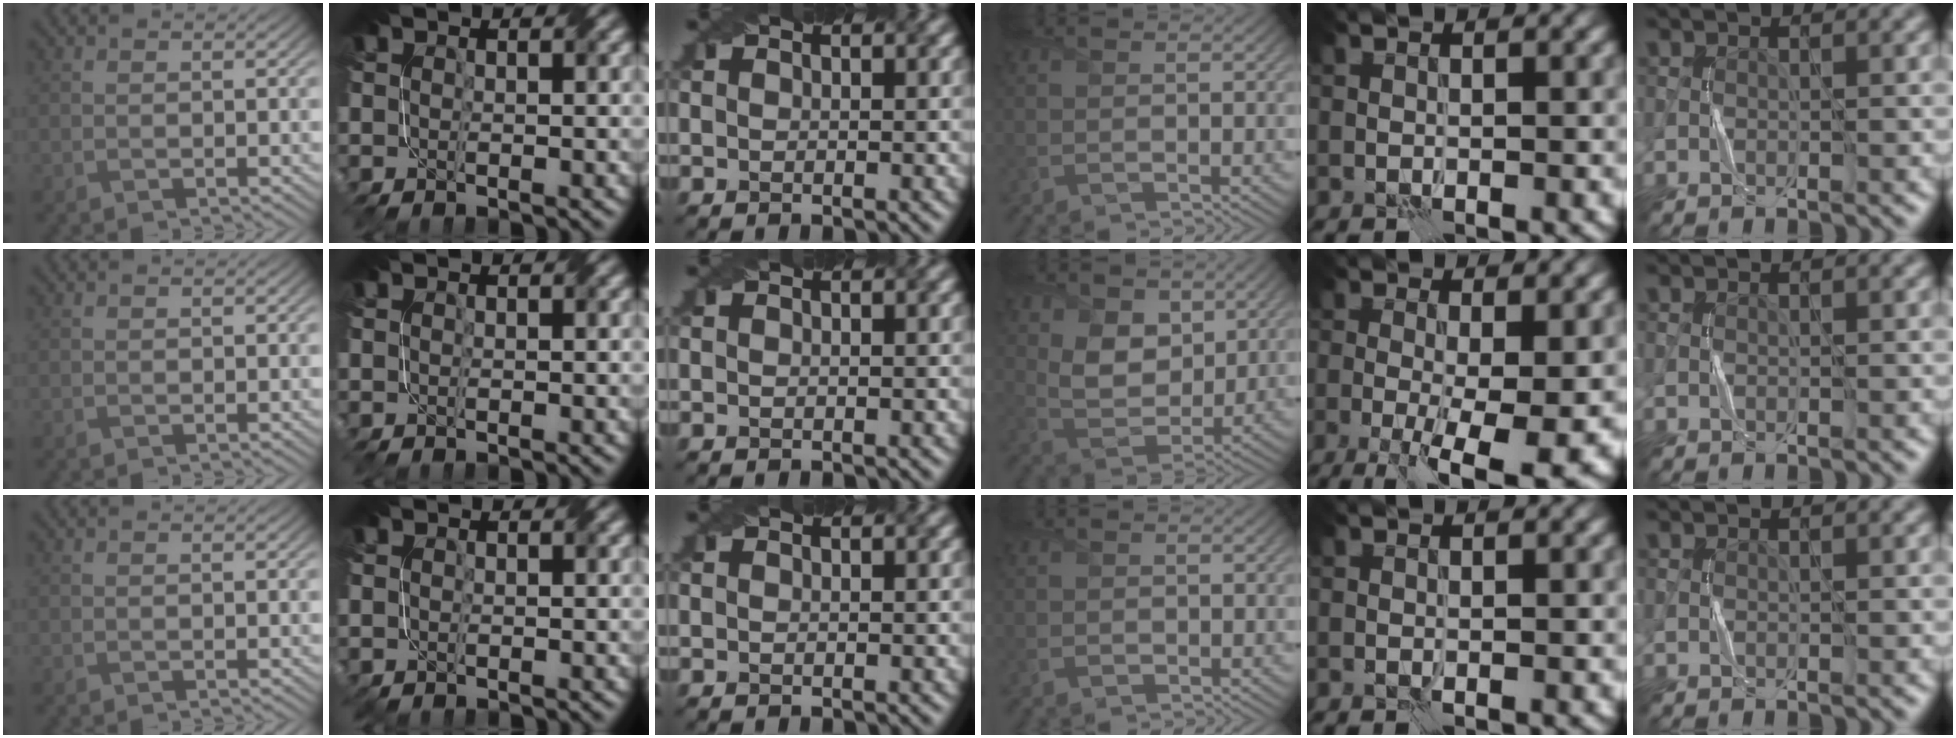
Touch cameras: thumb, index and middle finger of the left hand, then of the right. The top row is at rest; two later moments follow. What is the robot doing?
{"motion": "fold", "object": "napkin"}